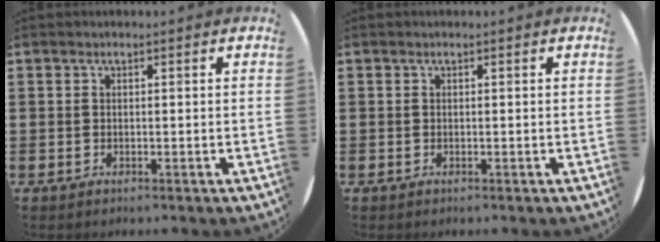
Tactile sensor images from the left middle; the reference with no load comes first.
{"total": 0.0}